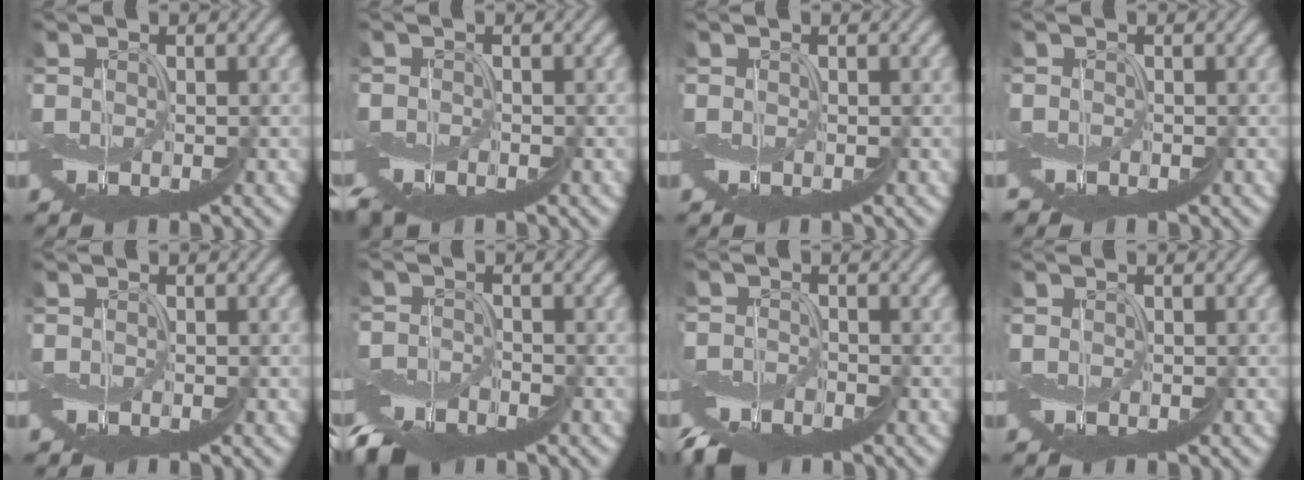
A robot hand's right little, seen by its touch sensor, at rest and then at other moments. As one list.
[{"total": 4.5, "force": [-4.0, 1.3, 1.8], "torque": [-0.031, -0.005, -0.052]}, {"total": 0.0}, {"total": 2.5, "force": [-1.9, 1.3, 1.0], "torque": [-0.007, -0.004, -0.026]}, {"total": 1.1, "force": [-0.5, 0.7, 0.7], "torque": [-0.005, -0.008, -0.007]}, {"total": 6.9, "force": [-6.9, -0.4, -0.5], "torque": [-0.001, -0.001, -0.126]}, {"total": 5.6, "force": [-5.5, -0.8, -0.9], "torque": [0.008, 0.004, -0.105]}, {"total": 0.0}]